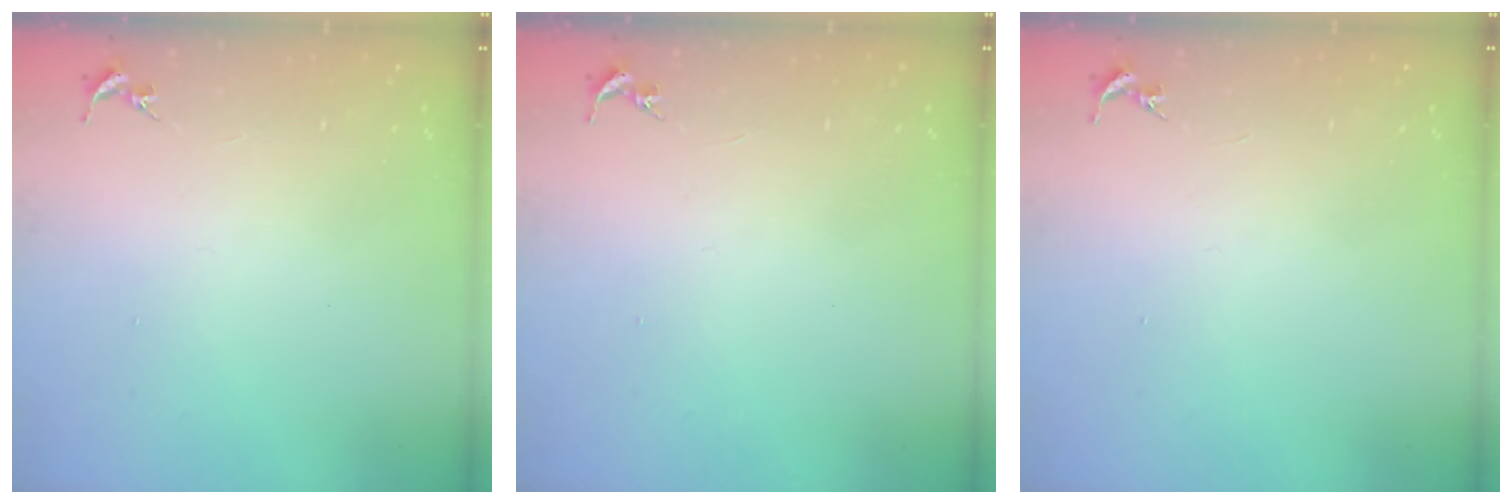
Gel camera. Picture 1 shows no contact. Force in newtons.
{"total": 0.0}
{"total": 0.0}